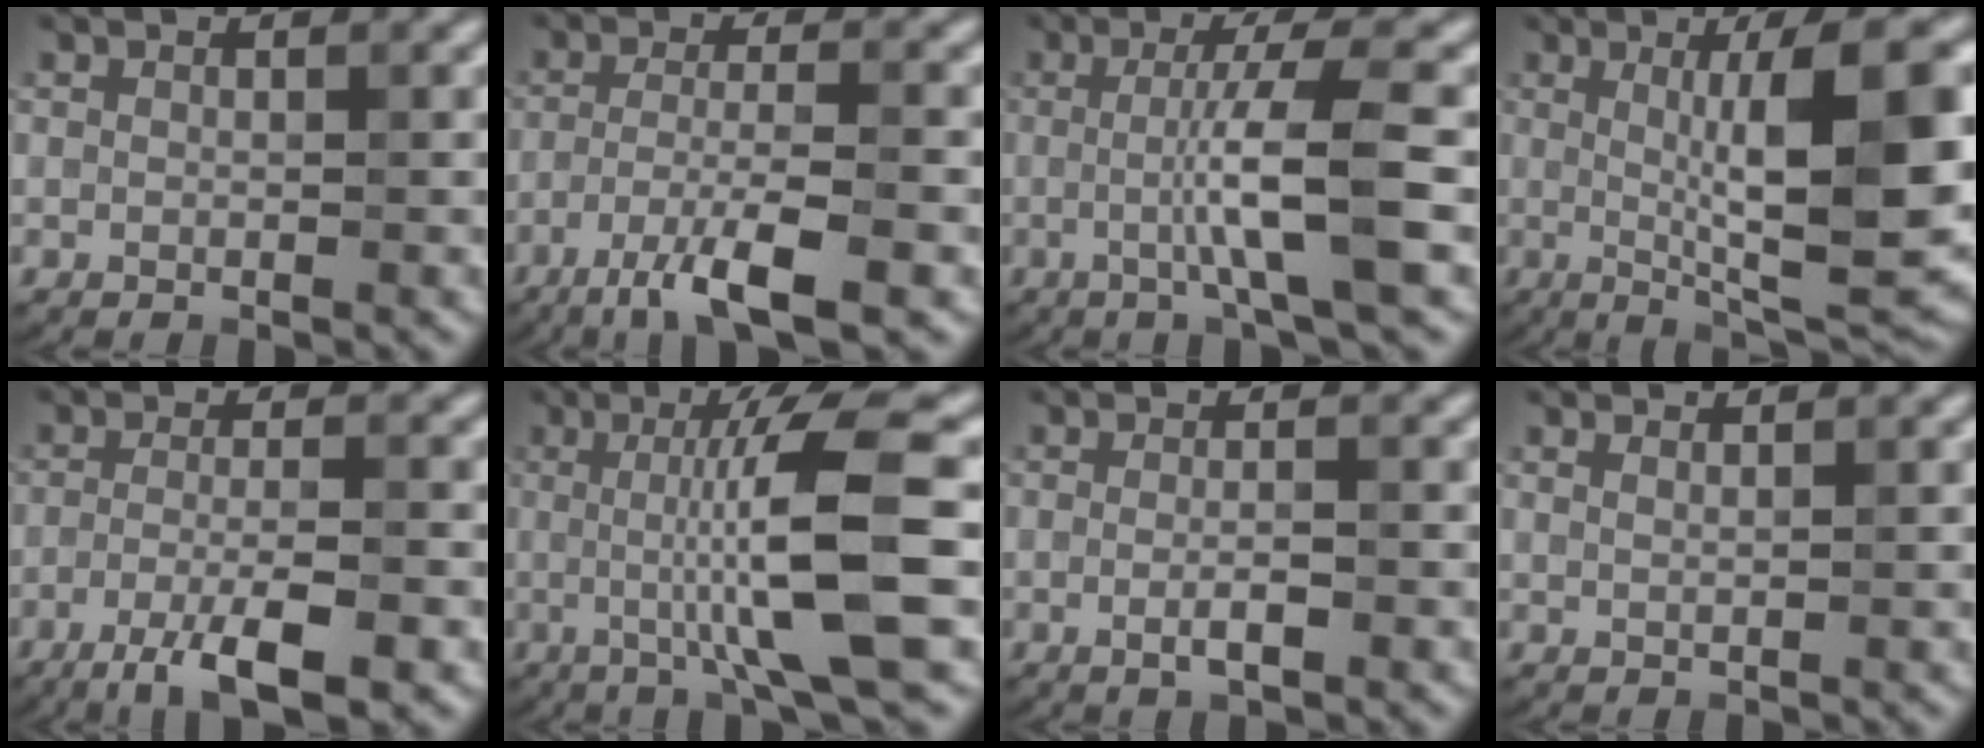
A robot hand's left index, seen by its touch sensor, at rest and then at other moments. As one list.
[{"total": 5.9, "force": [-3.4, 0.9, 4.8], "torque": [-0.083, 0.002, -0.065]}, {"total": 6.4, "force": [-0.7, 0.7, 6.3], "torque": [-0.101, 0.007, -0.018]}, {"total": 11.9, "force": [0.6, 2.5, 11.6], "torque": [-0.157, 0.003, 0.015]}, {"total": 5.3, "force": [-2.8, 0.9, 4.4], "torque": [-0.076, 0.002, -0.055]}, {"total": 9.6, "force": [-0.5, 1.6, 9.5], "torque": [-0.142, 0.000, -0.006]}, {"total": 2.3, "force": [-0.6, 0.4, 2.1], "torque": [-0.039, -0.005, -0.011]}, {"total": 1.1, "force": [0.8, 0.4, 0.7], "torque": [-0.006, -0.001, 0.007]}]